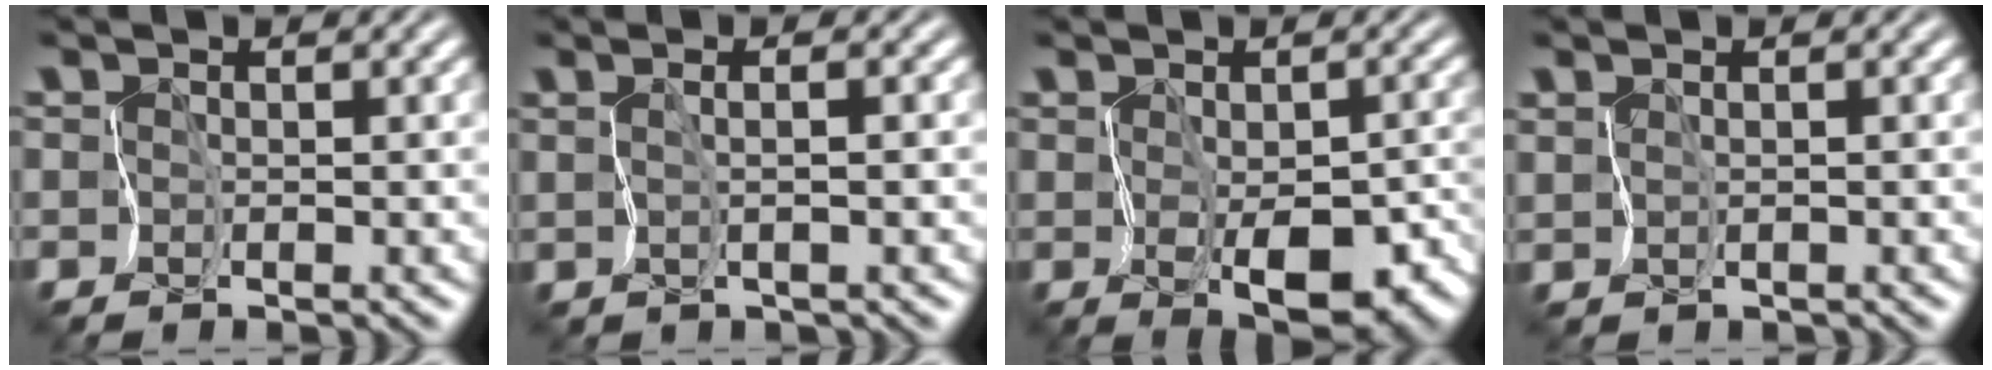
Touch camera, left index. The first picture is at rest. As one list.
[{"total": 1.0, "force": [0.1, -1.0, 0.3], "torque": [0.004, -0.009, 0.015]}, {"total": 7.6, "force": [-3.1, 3.5, 6.0], "torque": [-0.063, -0.026, -0.025]}, {"total": 1.0, "force": [0.9, 0.0, -0.3], "torque": [0.009, -0.002, 0.016]}]